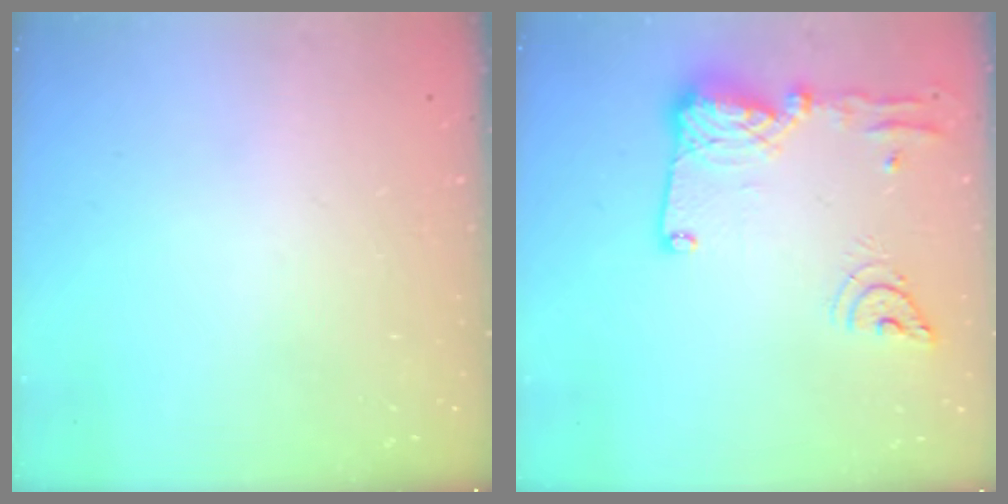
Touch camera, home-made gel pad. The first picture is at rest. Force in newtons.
{"total": 17.2, "press": 17.1, "slide": 2.2}